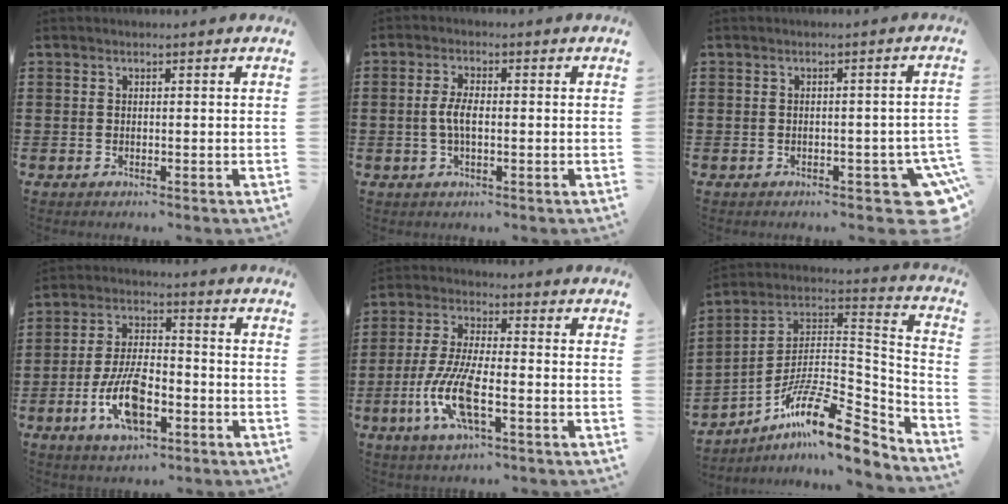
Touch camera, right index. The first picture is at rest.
{"total": 3.5, "force": [-0.4, 1.2, 3.2], "torque": [-0.074, -0.001, -0.014]}
{"total": 4.9, "force": [-2.9, 1.8, 3.5], "torque": [-0.056, -0.001, -0.048]}
{"total": 10.3, "force": [-4.1, 4.5, 8.3], "torque": [-0.178, 0.000, -0.075]}
{"total": 9.6, "force": [-3.8, 2.8, 8.3], "torque": [-0.188, -0.011, -0.072]}
{"total": 14.0, "force": [-8.8, 4.0, 10.2], "torque": [-0.172, 0.009, -0.160]}